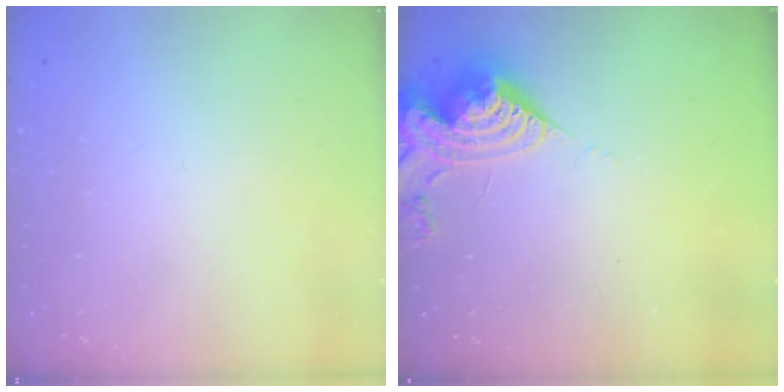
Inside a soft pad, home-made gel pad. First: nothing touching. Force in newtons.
{"total": 10.3, "press": 10.3, "slide": 0.7}